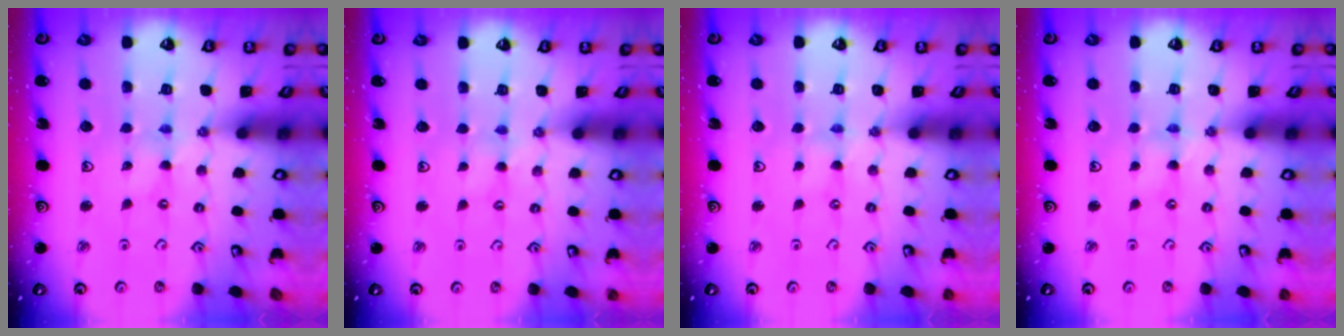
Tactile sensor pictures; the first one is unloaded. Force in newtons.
{"total": 1.3, "press": 1.3, "slide": 0.3}
{"total": 0.7, "press": 0.6, "slide": 0.3}
{"total": 1.1, "press": 1.0, "slide": 0.1}